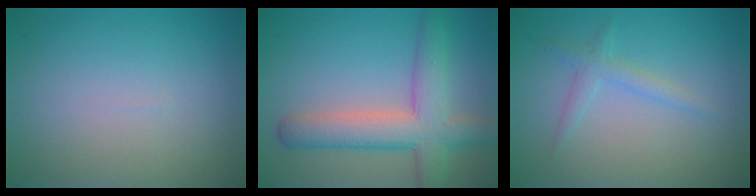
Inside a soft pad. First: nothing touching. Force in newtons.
{"total": 6.2, "press": 6.2, "slide": 0.2}
{"total": 1.6, "press": 1.6, "slide": 0.1}